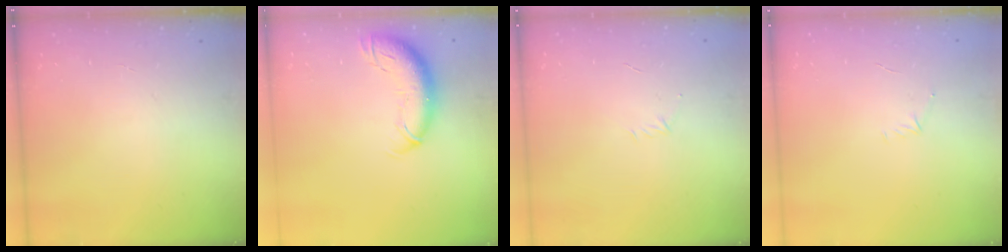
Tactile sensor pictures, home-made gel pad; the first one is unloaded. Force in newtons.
{"total": 12.1, "press": 11.7, "slide": 3.1}
{"total": 2.9, "press": 2.8, "slide": 0.7}
{"total": 4.7, "press": 4.5, "slide": 1.3}